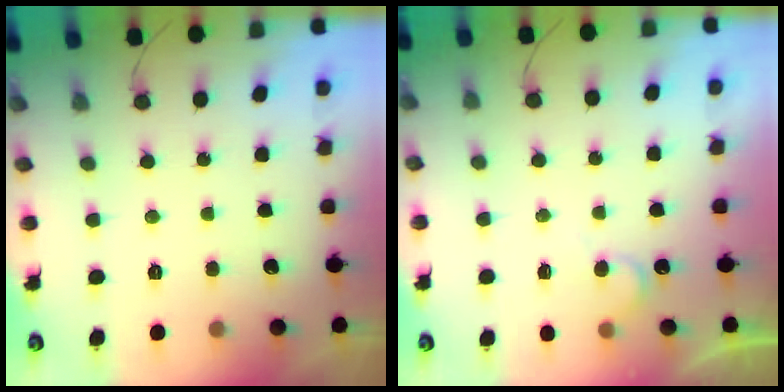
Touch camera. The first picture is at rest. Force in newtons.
{"total": 5.7, "press": 5.7, "slide": 0.2}